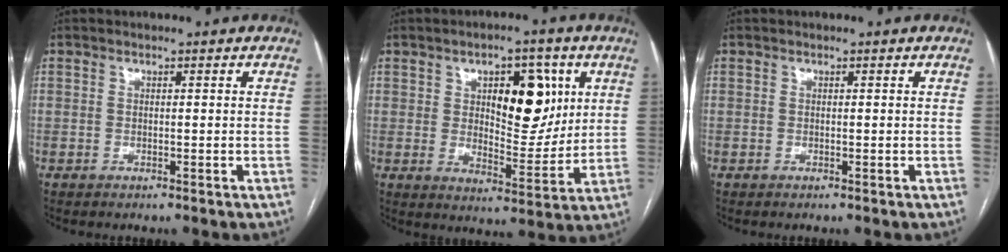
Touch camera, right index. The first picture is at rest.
{"total": 10.9, "force": [3.6, 4.8, 9.1], "torque": [-0.127, 0.008, 0.061]}
{"total": 0.0}